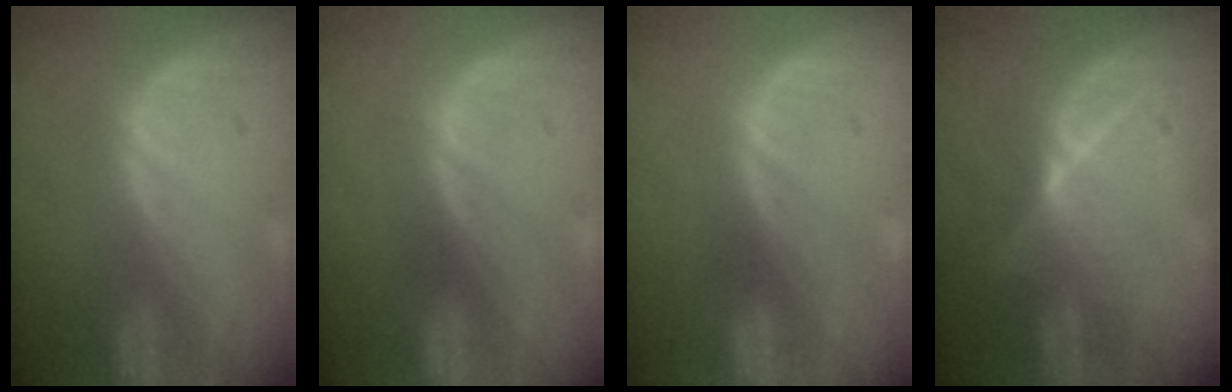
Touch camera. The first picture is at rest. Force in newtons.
{"total": 0.0}
{"total": 0.0}
{"total": 6.6, "press": 5.9, "slide": 2.9}